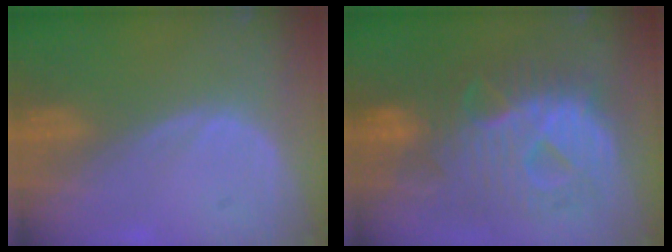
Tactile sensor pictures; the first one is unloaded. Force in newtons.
{"total": 12.3, "press": 12.2, "slide": 1.3}